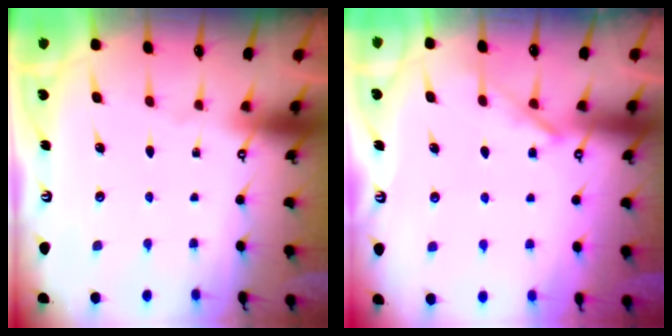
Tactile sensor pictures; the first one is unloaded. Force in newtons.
{"total": 3.1, "press": 3.0, "slide": 0.6}